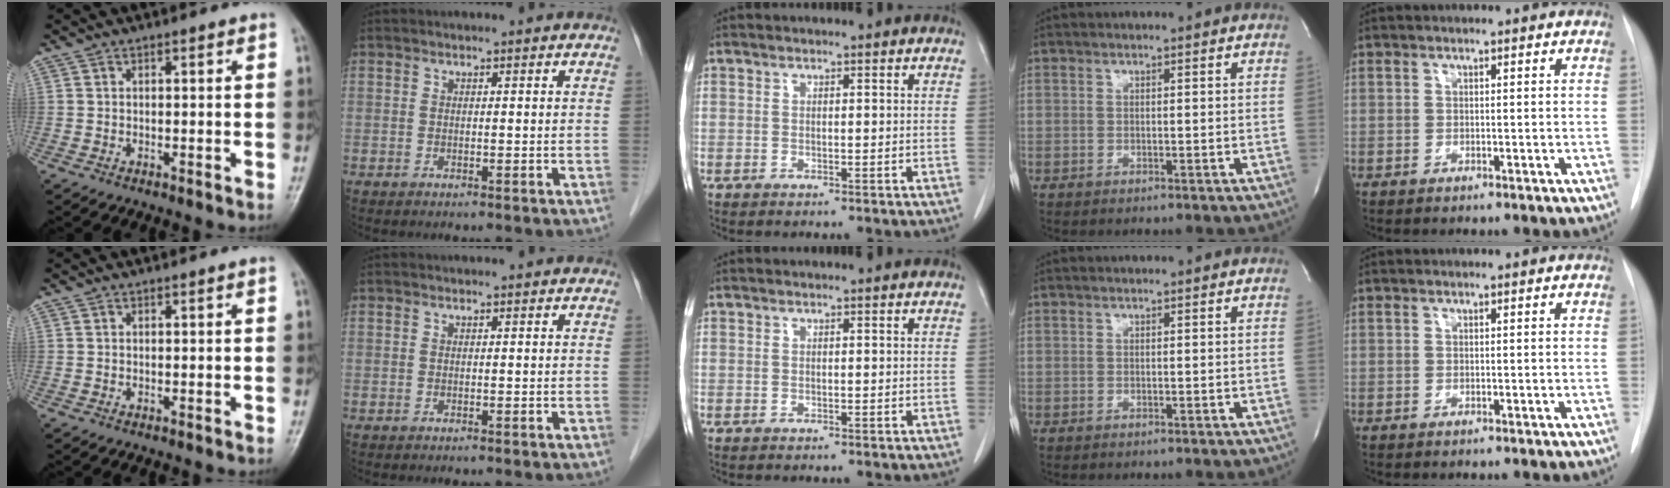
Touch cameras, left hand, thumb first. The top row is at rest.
{}